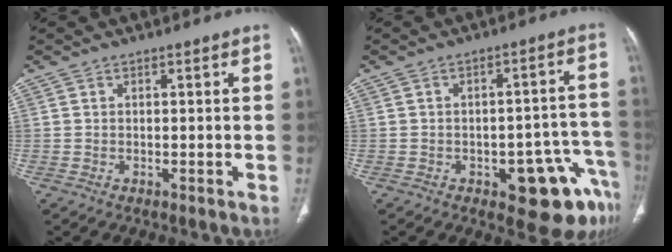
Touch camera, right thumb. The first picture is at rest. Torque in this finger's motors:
{"motor_torque": [2.08, 1.81, 0.78, -0.91, 0.01]}